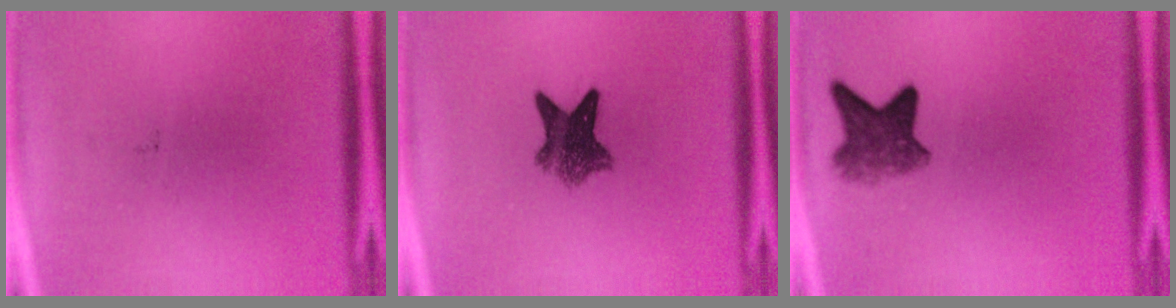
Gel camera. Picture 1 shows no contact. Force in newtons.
{"total": 6.9}
{"total": 5.7}